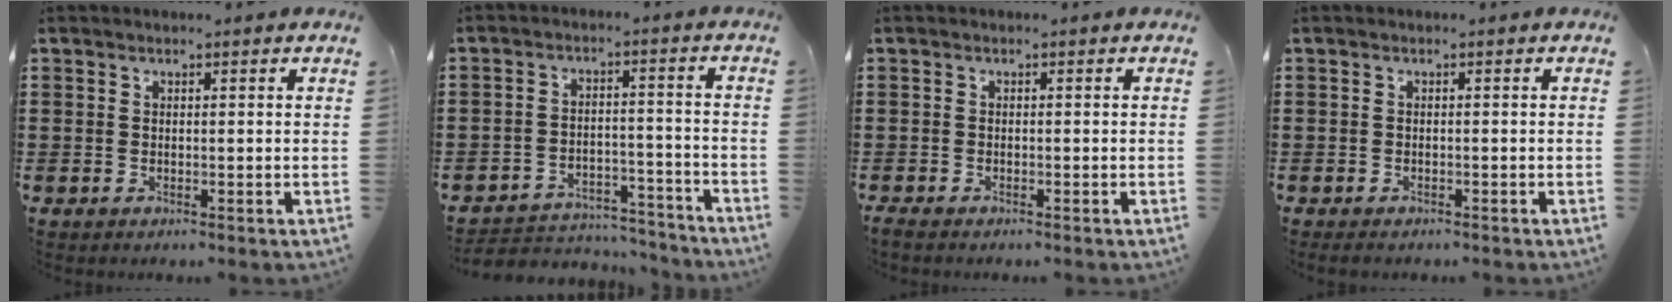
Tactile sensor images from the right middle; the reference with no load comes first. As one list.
[{"total": 4.7, "force": [-4.5, 1.2, 0.5], "torque": [-0.018, 0.008, -0.096]}, {"total": 0.7, "force": [-0.7, 0.2, 0.2], "torque": [-0.006, -0.004, -0.013]}, {"total": 0.5, "force": [-0.5, 0.2, 0.2], "torque": [-0.004, -0.004, -0.009]}]